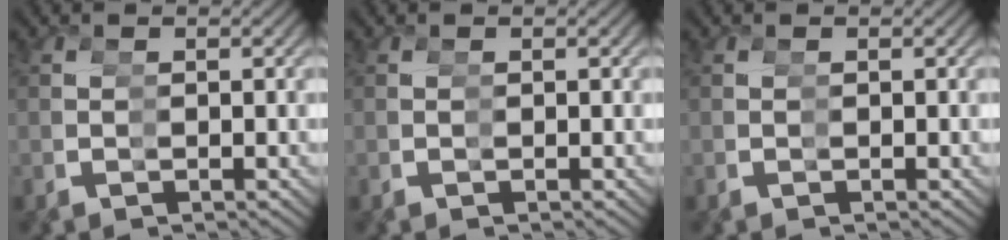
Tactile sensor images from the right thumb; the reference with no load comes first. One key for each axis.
{"total": 0.0}
{"total": 0.0}